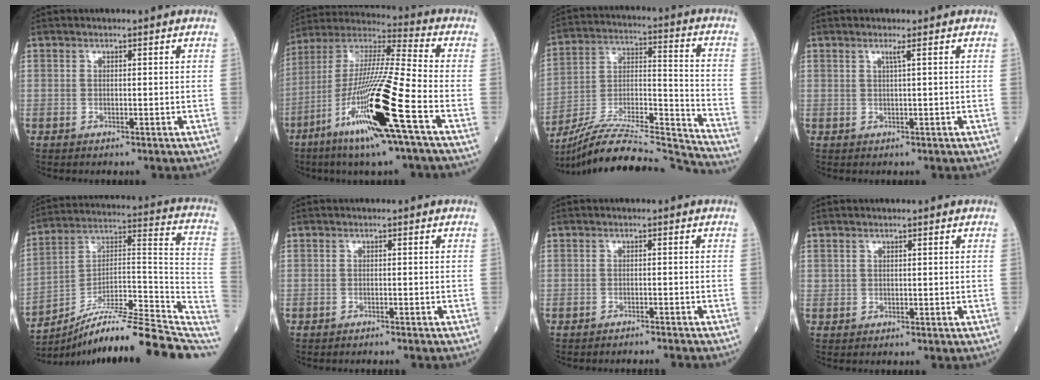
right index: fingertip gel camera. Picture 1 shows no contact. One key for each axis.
{"total": 20.1, "fx": -8.4, "fy": -0.1, "fz": 18.3, "tx": -0.384, "ty": -0.037, "tz": -0.165}
{"total": 24.3, "fx": -23.2, "fy": -0.6, "fz": 6.9, "tx": -0.127, "ty": 0.003, "tz": -0.372}
{"total": 1.0, "fx": 0.4, "fy": -0.4, "fz": 0.9, "tx": -0.025, "ty": -0.004, "tz": 0.012}
{"total": 22.7, "fx": -19.0, "fy": 1.4, "fz": 12.3, "tx": -0.136, "ty": 0.042, "tz": -0.294}
{"total": 2.5, "fx": -2.3, "fy": -0.1, "fz": 0.8, "tx": -0.012, "ty": 0.000, "tz": -0.028}
{"total": 3.2, "fx": -3.1, "fy": -0.8, "fz": 0.1, "tx": 0.002, "ty": -0.006, "tz": -0.042}
{"total": 0.6, "fx": 0.3, "fy": 0.5, "fz": 0.1, "tx": 0.008, "ty": 0.001, "tz": 0.003}